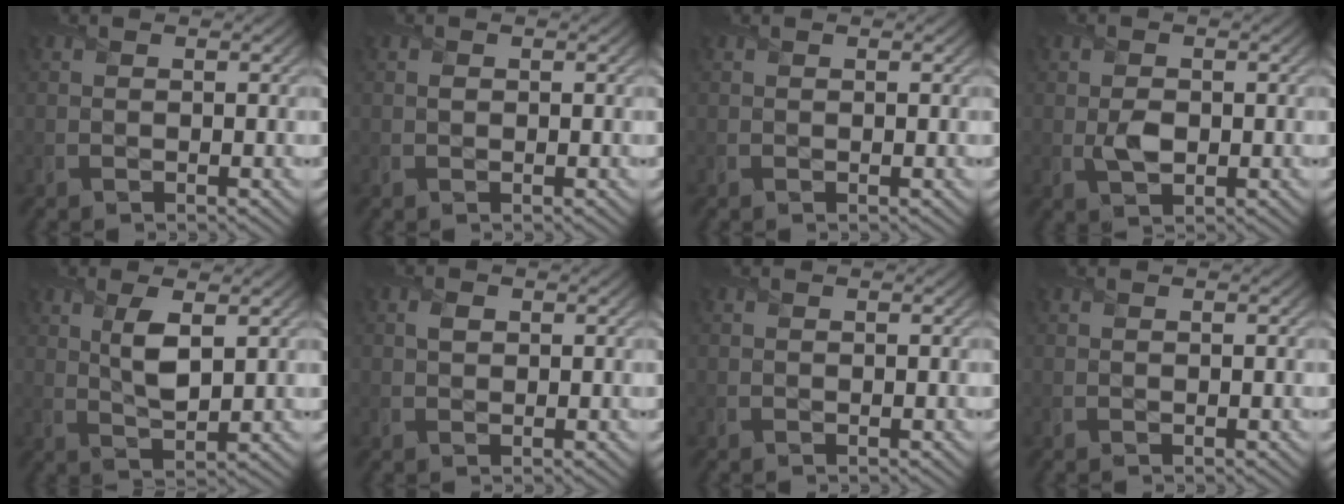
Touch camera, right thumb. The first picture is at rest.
{"total": 0.0}
{"total": 0.0}
{"total": 2.5, "force": [-0.3, 1.6, 1.9], "torque": [-0.044, -0.004, -0.005]}
{"total": 4.6, "force": [1.6, 1.7, 4.0], "torque": [-0.087, -0.001, 0.032]}
{"total": 1.1, "force": [0.4, 0.7, 0.7], "torque": [-0.019, 0.003, 0.003]}
{"total": 0.0}
{"total": 0.0}